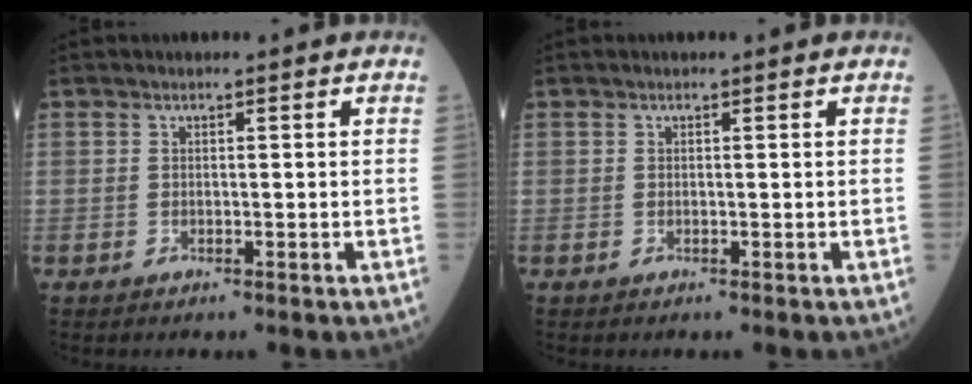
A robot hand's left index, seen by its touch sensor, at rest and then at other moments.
{"total": 0.0}